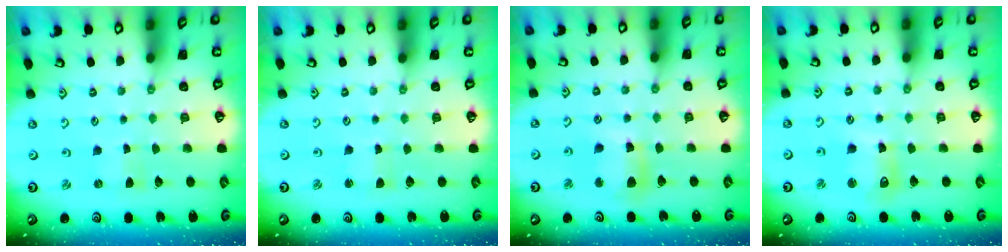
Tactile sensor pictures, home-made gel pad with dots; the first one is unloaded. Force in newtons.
{"total": 1.3, "press": 1.3, "slide": 0.1}
{"total": 11.3, "press": 11.2, "slide": 1.5}
{"total": 8.9, "press": 8.8, "slide": 1.7}